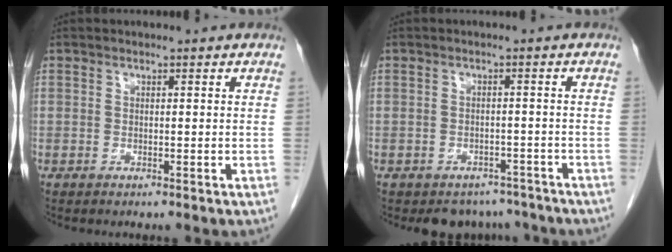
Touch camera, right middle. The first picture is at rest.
{"total": 5.3, "force": [-4.7, 2.5, -0.1], "torque": [0.012, 0.009, -0.058]}